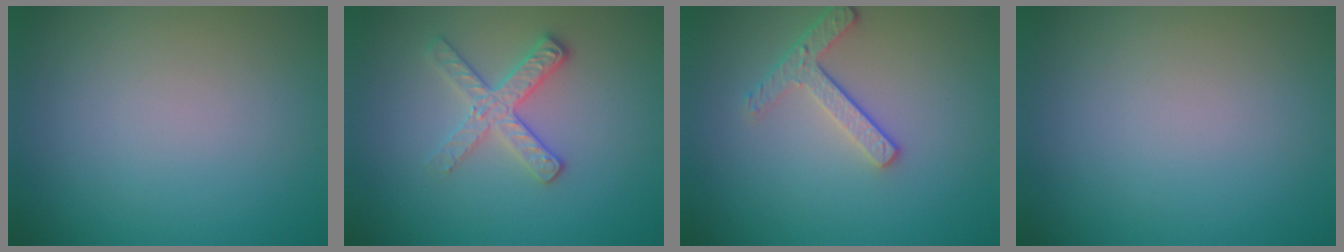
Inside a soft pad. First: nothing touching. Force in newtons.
{"total": 2.7, "press": 2.6, "slide": 0.9}
{"total": 2.6, "press": 2.2, "slide": 1.3}
{"total": 0.0}